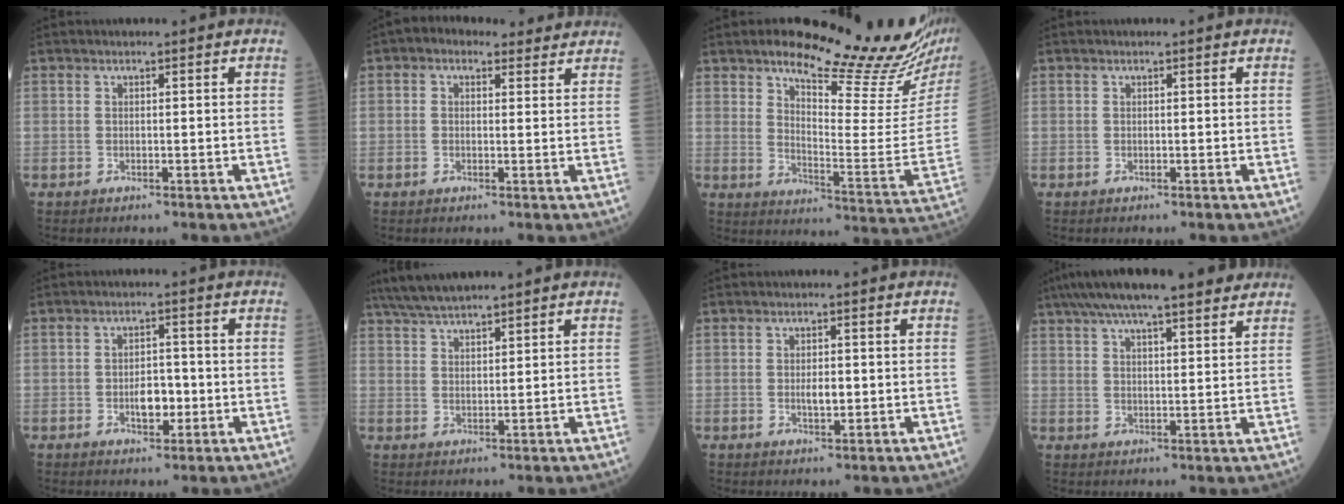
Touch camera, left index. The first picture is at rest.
{"total": 5.2, "force": [3.8, 2.9, 2.1], "torque": [-0.030, 0.030, 0.053]}
{"total": 20.4, "force": [17.2, 1.3, 11.0], "torque": [-0.156, -0.068, 0.221]}
{"total": 0.0}
{"total": 3.9, "force": [-1.0, 2.0, 3.2], "torque": [-0.052, 0.004, -0.015]}
{"total": 7.1, "force": [6.3, 0.4, 3.2], "torque": [-0.063, 0.030, 0.117]}
{"total": 2.1, "force": [-0.1, 0.8, 2.0], "torque": [-0.038, -0.001, 0.001]}
{"total": 16.7, "force": [13.4, 2.5, 9.7], "torque": [-0.167, 0.041, 0.194]}